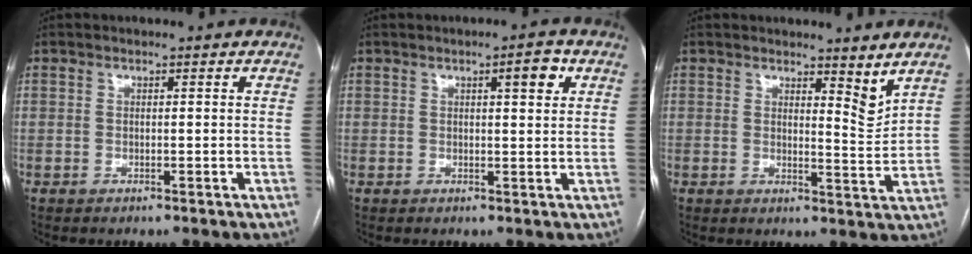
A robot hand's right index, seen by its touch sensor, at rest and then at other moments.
{"total": 3.6, "force": [1.5, 0.7, 3.2], "torque": [-0.045, 0.002, 0.021]}
{"total": 4.0, "force": [3.2, 0.7, 2.2], "torque": [-0.030, -0.026, 0.046]}